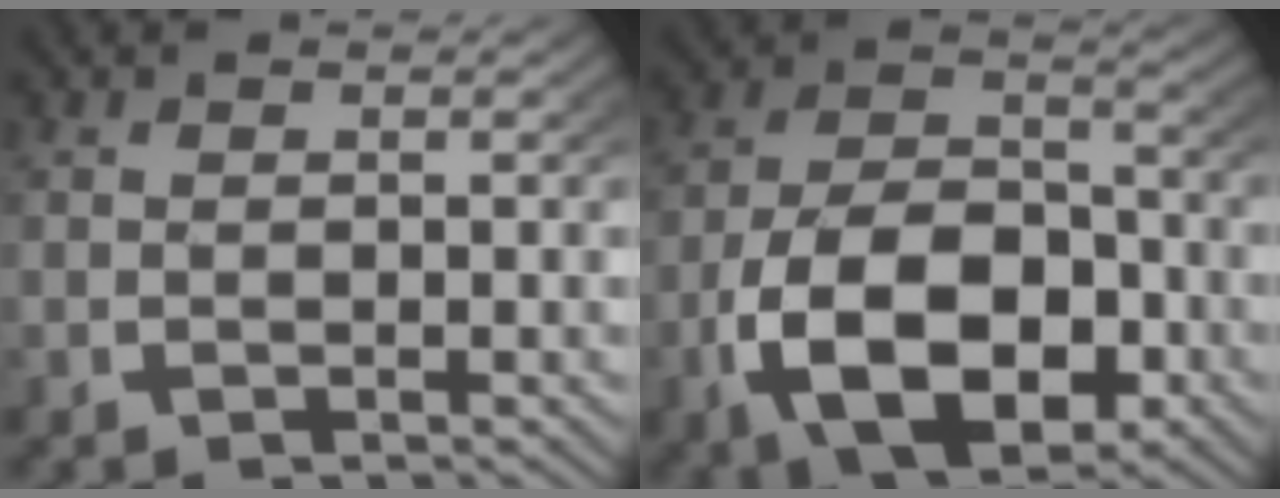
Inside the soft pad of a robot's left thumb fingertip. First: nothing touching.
{"total": 12.8, "force": [-2.9, 8.4, 9.2], "torque": [-0.198, -0.055, -0.025]}